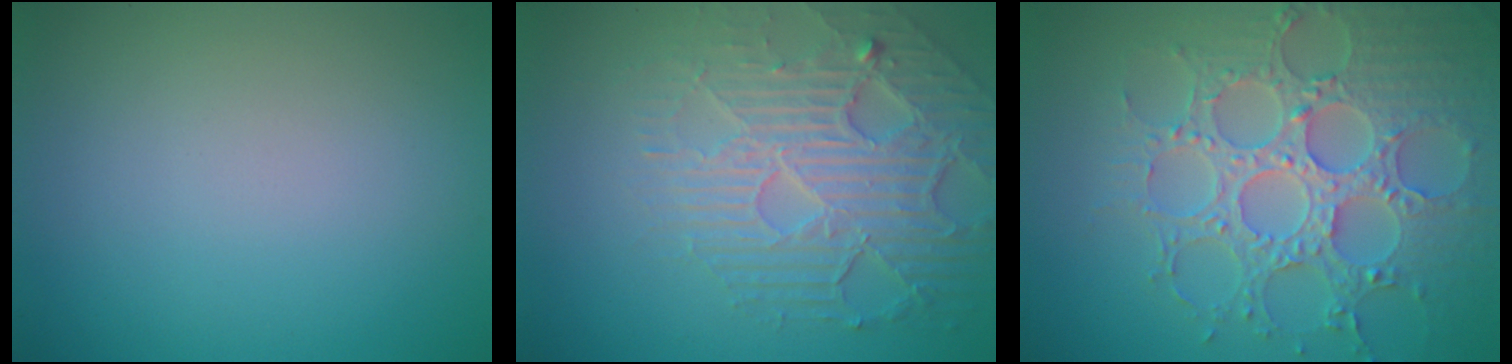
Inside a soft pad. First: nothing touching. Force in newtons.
{"total": 6.7, "press": 4.9, "slide": 4.5}
{"total": 7.3, "press": 6.0, "slide": 4.1}